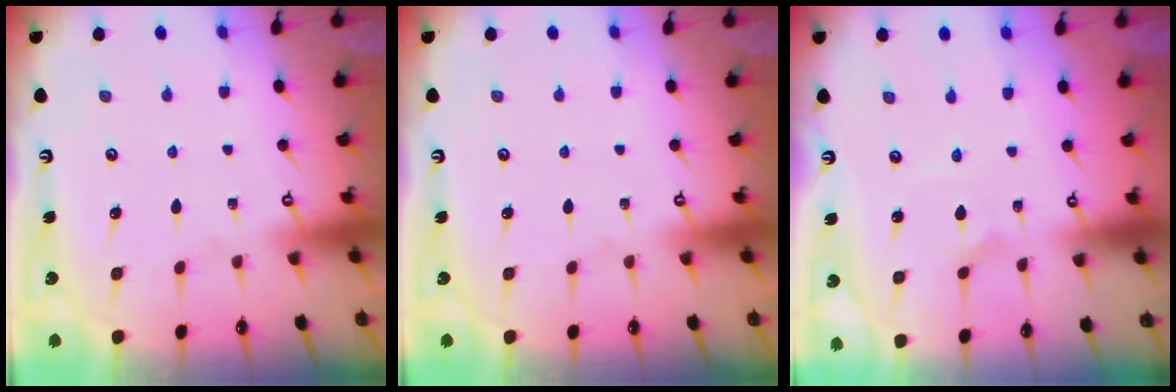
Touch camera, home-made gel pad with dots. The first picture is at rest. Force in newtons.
{"total": 0.0}
{"total": 1.8, "press": 1.8, "slide": 0.1}